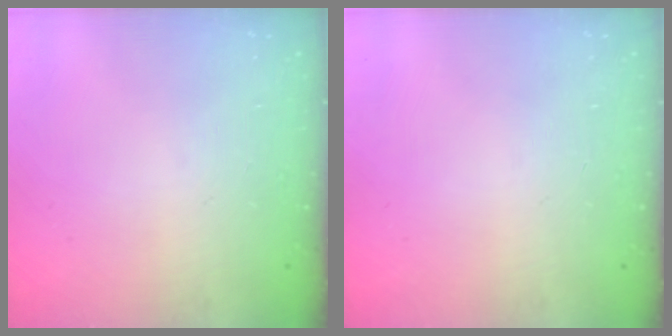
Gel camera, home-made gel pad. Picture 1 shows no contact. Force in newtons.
{"total": 0.0}